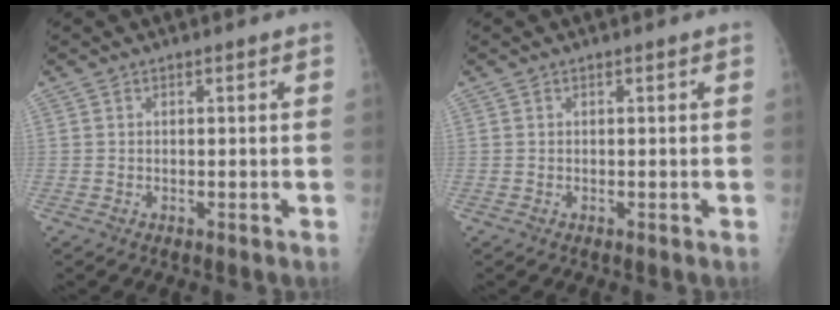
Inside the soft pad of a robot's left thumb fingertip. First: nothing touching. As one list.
[{"total": 0.0}]